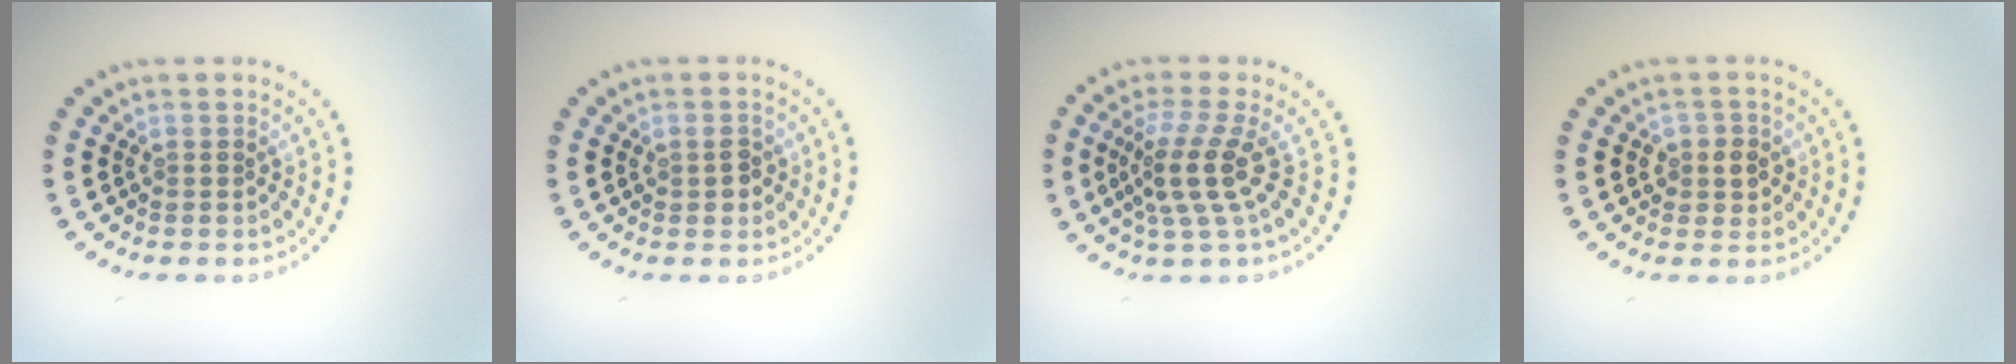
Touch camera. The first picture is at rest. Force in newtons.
{"total": 1.4, "press": 1.4, "slide": 0.2}
{"total": 3.7, "press": 2.6, "slide": 2.6}
{"total": 1.8, "press": 1.6, "slide": 0.7}